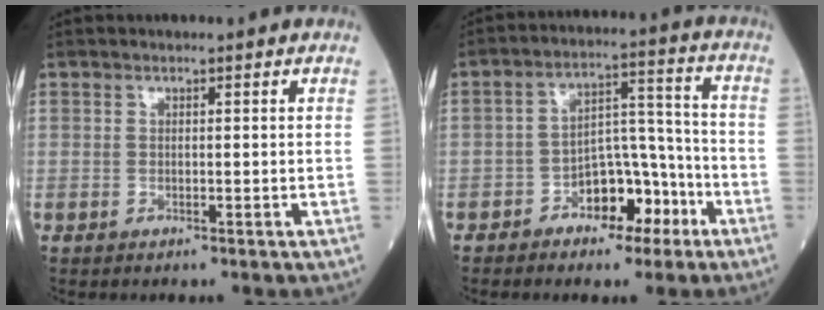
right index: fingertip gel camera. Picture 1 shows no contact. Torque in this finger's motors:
{"motor_torque": [0.22, -0.27, 0.14, 0.03]}